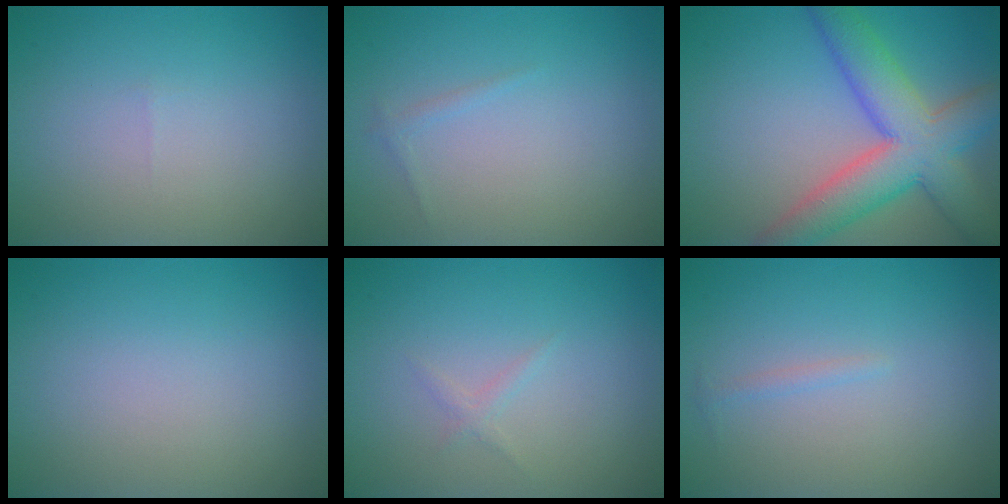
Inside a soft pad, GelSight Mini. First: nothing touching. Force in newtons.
{"total": 0.6, "press": 0.6, "slide": 0.0}
{"total": 8.5, "press": 8.4, "slide": 0.4}
{"total": 0.0}
{"total": 0.8, "press": 0.8, "slide": 0.1}
{"total": 0.6, "press": 0.6, "slide": 0.1}